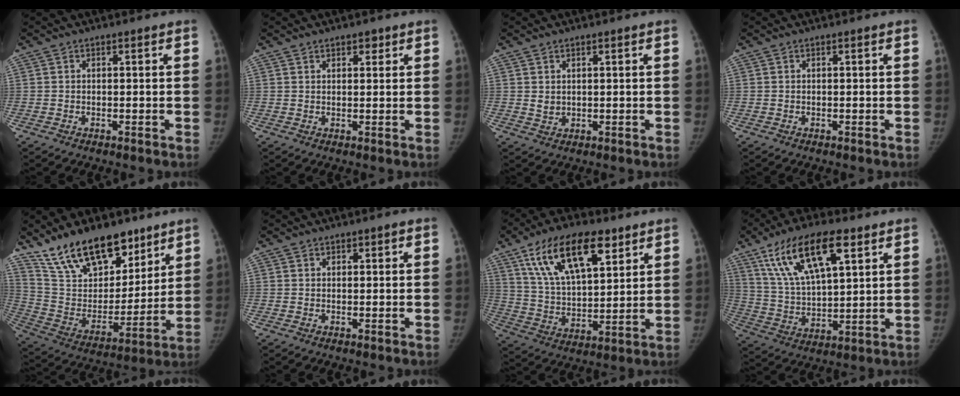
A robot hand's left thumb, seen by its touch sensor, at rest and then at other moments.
{"total": 2.0, "force": [1.4, 1.1, 0.9], "torque": [0.002, -0.006, 0.017]}
{"total": 1.9, "force": [0.9, 1.4, 0.9], "torque": [-0.010, -0.009, 0.022]}
{"total": 0.0}
{"total": 21.6, "force": [15.4, 10.6, 10.9], "torque": [-0.144, -0.069, 0.274]}
{"total": 1.1, "force": [0.5, 0.8, 0.5], "torque": [0.005, 0.001, 0.003]}
{"total": 19.3, "force": [10.5, 8.7, 13.7], "torque": [-0.206, -0.030, 0.192]}
{"total": 18.1, "force": [9.4, 7.0, 13.7], "torque": [-0.229, -0.021, 0.177]}